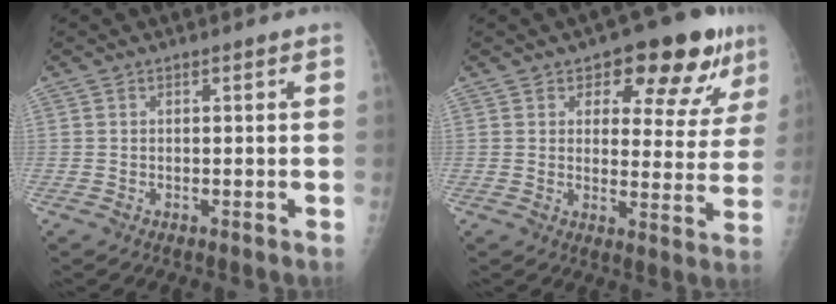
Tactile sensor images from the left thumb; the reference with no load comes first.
{"total": 13.6, "force": [7.9, 6.6, 9.0], "torque": [-0.057, -0.029, 0.104]}